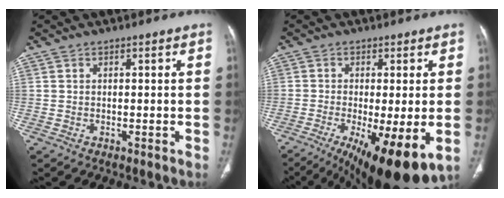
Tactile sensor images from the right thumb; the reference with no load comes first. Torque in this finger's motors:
{"motor_torque": [0.10, 0.61, 0.32, -0.25, 0.36]}